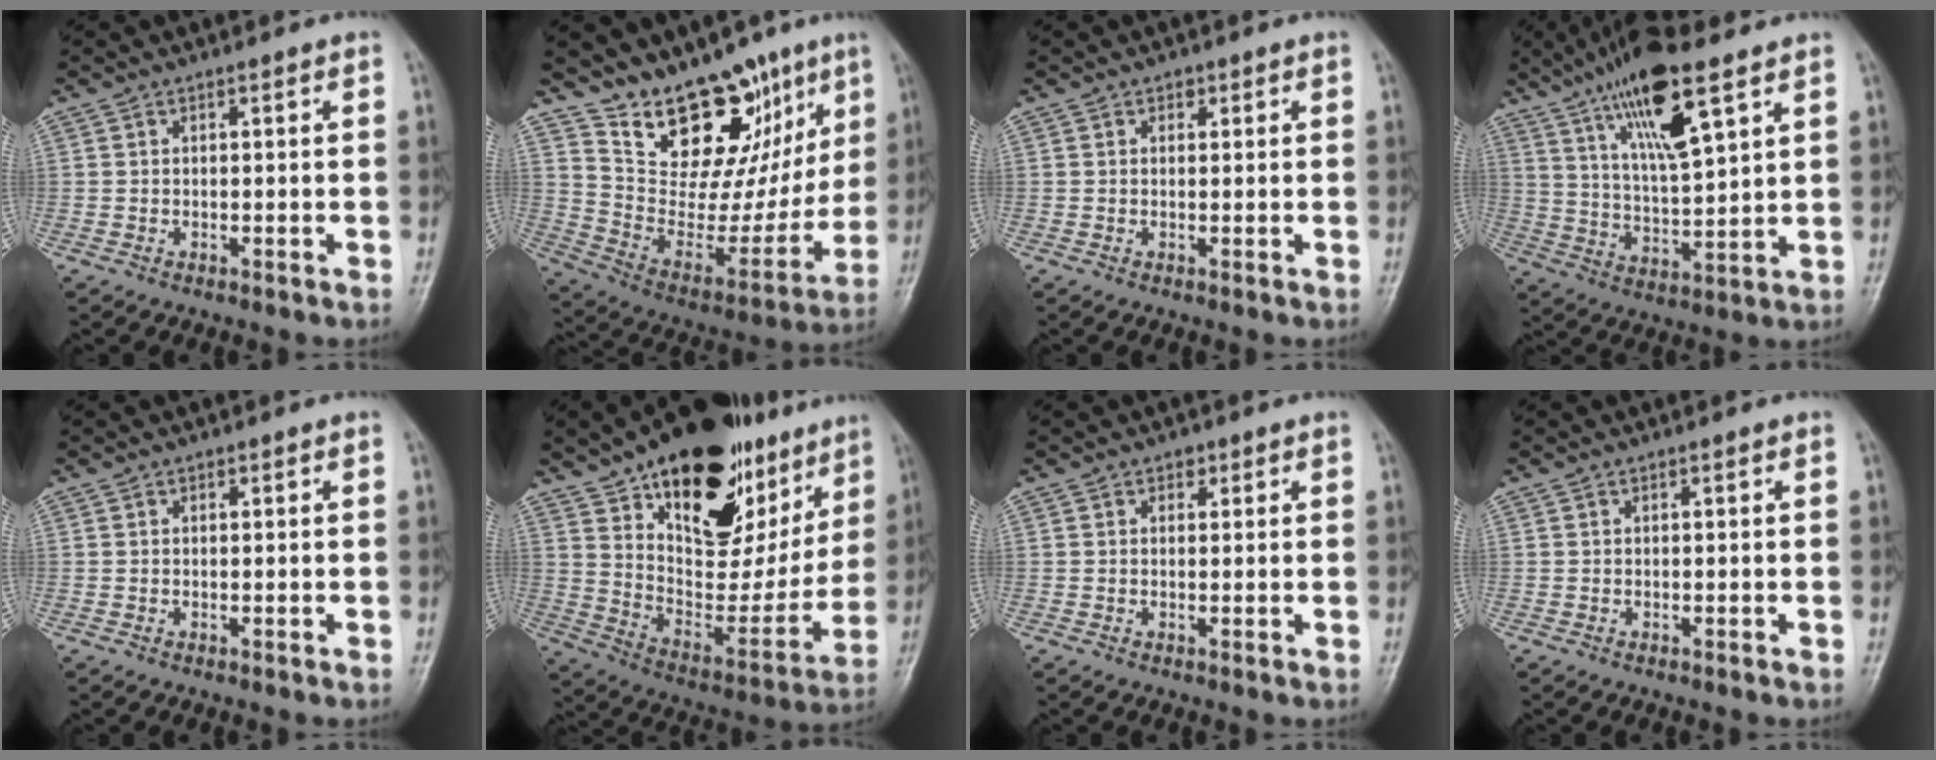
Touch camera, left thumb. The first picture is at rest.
{"total": 20.7, "force": [14.1, 10.7, 10.6], "torque": [-0.087, -0.077, 0.239]}
{"total": 1.0, "force": [0.5, 0.8, 0.3], "torque": [0.004, -0.001, 0.006]}
{"total": 16.1, "force": [9.0, 4.2, 12.6], "torque": [-0.215, -0.031, 0.168]}
{"total": 0.0}
{"total": 31.0, "force": [17.5, 16.3, 19.8], "torque": [-0.255, -0.037, 0.277]}
{"total": 1.3, "force": [0.7, 1.0, 0.5], "torque": [0.004, -0.002, 0.007]}
{"total": 0.0}